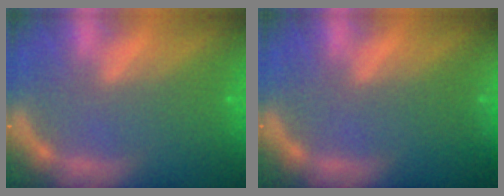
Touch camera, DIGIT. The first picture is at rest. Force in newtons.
{"total": 2.4}